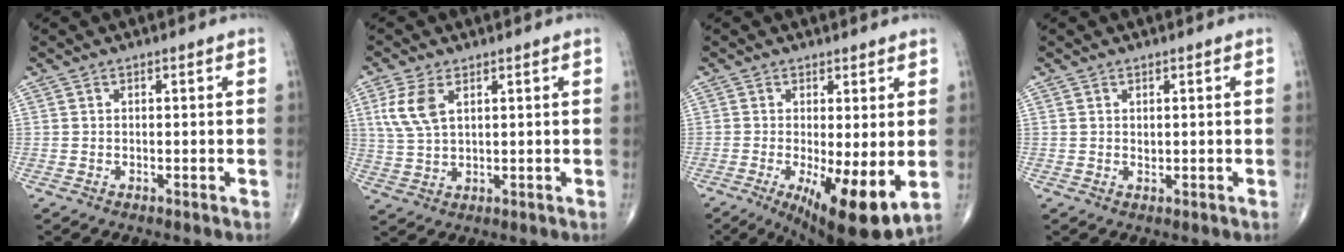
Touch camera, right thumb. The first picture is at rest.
{"total": 6.5, "force": [2.5, 3.3, 5.1], "torque": [-0.119, 0.001, 0.057]}
{"total": 12.2, "force": [-2.4, 3.3, 11.5], "torque": [-0.179, -0.029, -0.029]}
{"total": 0.7, "force": [0.3, 0.4, 0.4], "torque": [-0.005, -0.003, 0.007]}